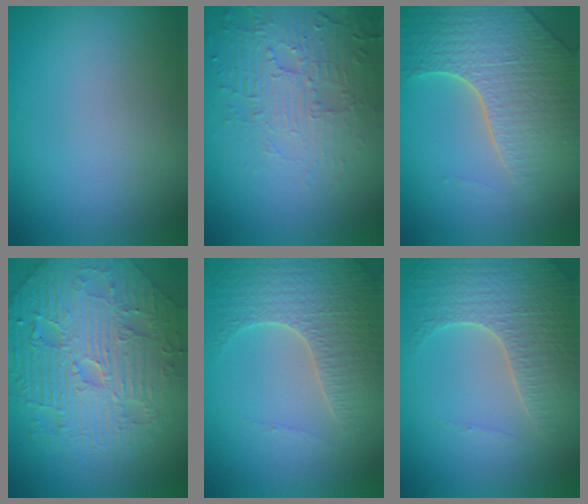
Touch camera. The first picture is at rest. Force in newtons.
{"total": 5.5, "press": 3.7, "slide": 4.1}
{"total": 6.4, "press": 5.2, "slide": 3.7}
{"total": 8.4, "press": 6.7, "slide": 5.2}
{"total": 4.6, "press": 4.2, "slide": 1.9}
{"total": 4.9, "press": 4.4, "slide": 2.3}